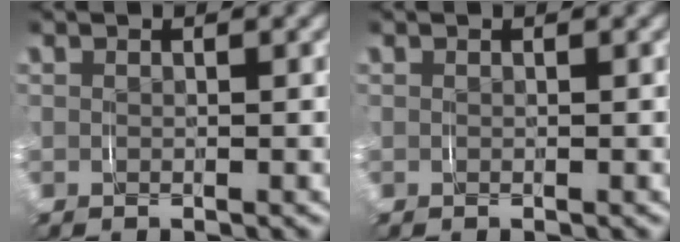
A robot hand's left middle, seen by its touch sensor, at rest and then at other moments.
{"total": 0.0}